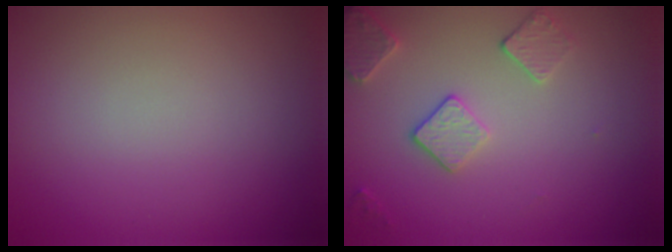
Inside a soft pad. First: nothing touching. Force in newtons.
{"total": 2.6, "press": 2.5, "slide": 0.8}